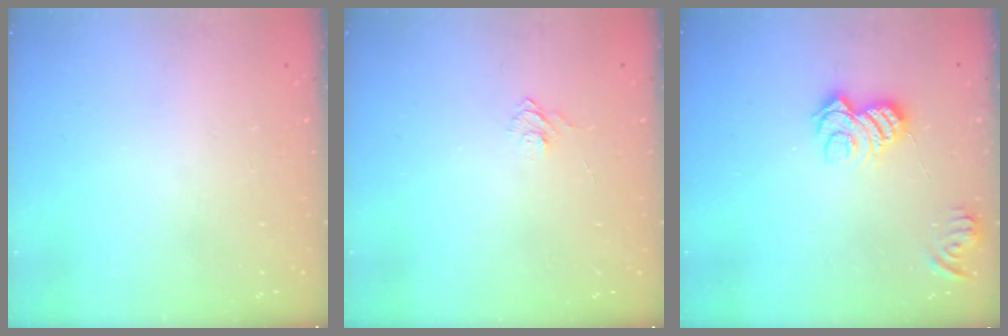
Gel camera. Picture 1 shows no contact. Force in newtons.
{"total": 4.5, "press": 4.4, "slide": 0.4}
{"total": 10.2, "press": 10.2, "slide": 0.9}